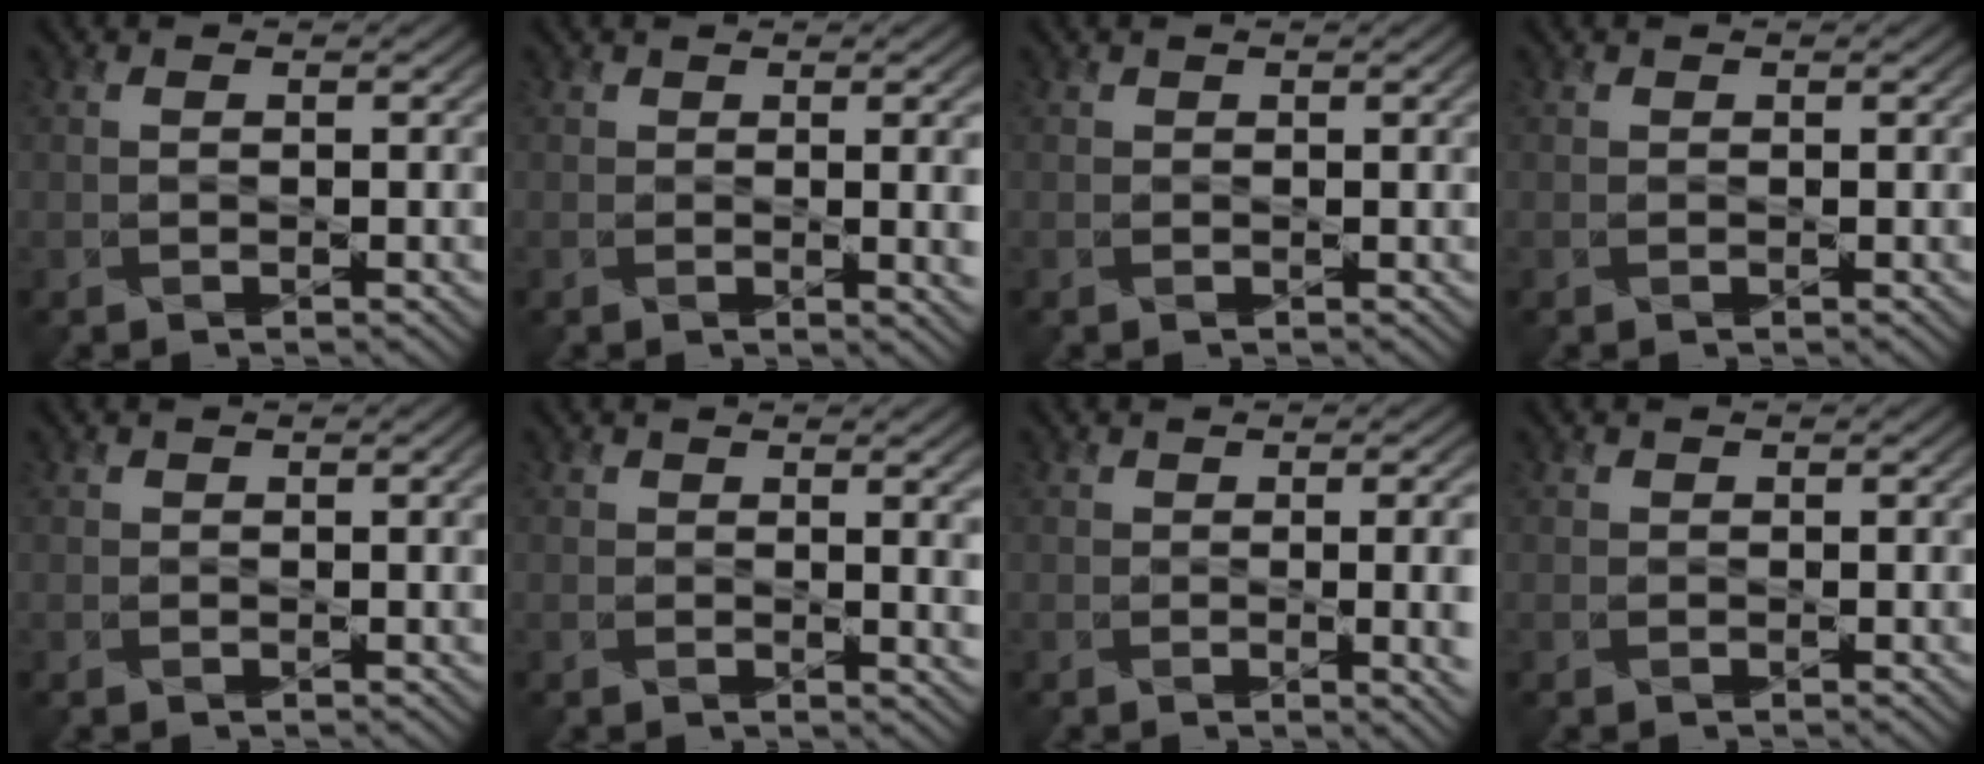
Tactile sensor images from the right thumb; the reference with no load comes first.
{"total": 5.4, "force": [-0.2, 2.3, 4.9], "torque": [-0.038, -0.001, 0.004]}
{"total": 0.0}
{"total": 0.5, "force": [0.0, -0.2, -0.5], "torque": [0.007, -0.001, 0.002]}
{"total": 0.5, "force": [0.2, 0.2, 0.5], "torque": [-0.005, 0.002, 0.005]}
{"total": 3.6, "force": [0.4, 1.3, 3.3], "torque": [-0.030, 0.000, 0.014]}
{"total": 7.5, "force": [-0.7, 3.6, 6.5], "torque": [-0.054, -0.007, 0.005]}
{"total": 0.8, "force": [0.1, -0.3, -0.8], "torque": [0.010, -0.002, 0.003]}